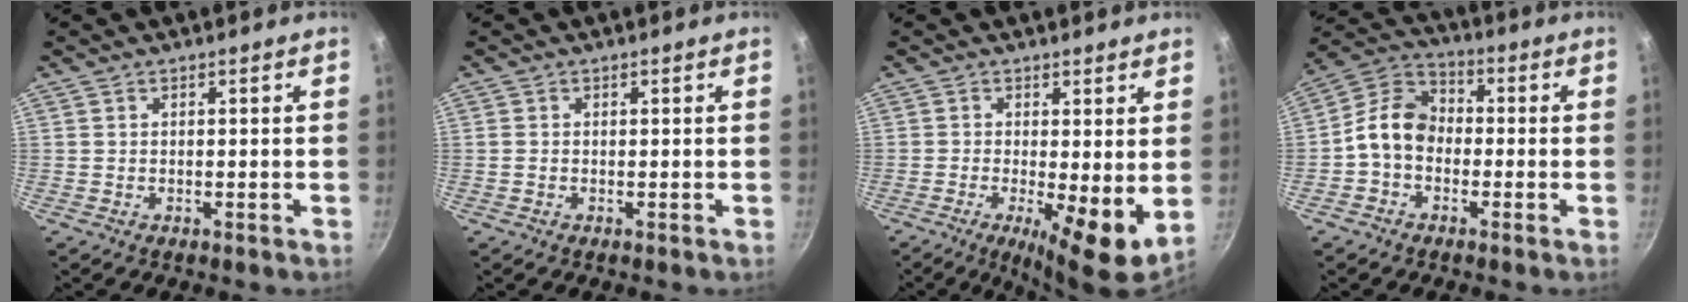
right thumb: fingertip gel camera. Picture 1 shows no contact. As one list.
[{"total": 0.7, "force": [-0.1, 0.6, 0.4], "torque": [-0.008, 0.003, -0.002]}, {"total": 9.0, "force": [-0.7, 2.6, 8.6], "torque": [-0.125, -0.017, -0.009]}, {"total": 9.2, "force": [-1.7, 7.1, 5.6], "torque": [-0.076, 0.035, -0.055]}]